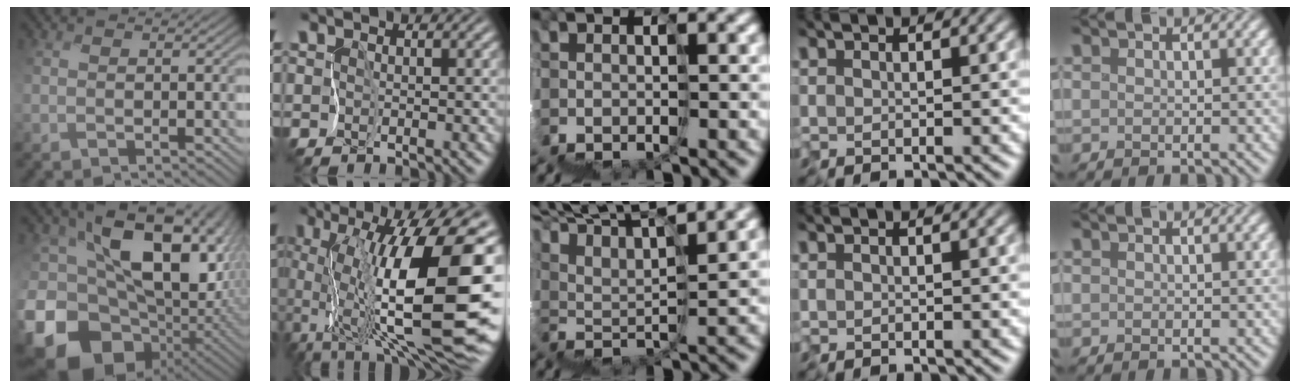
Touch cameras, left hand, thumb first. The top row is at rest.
{"thumb": {"total": 21.3, "force": [-4.9, 14.9, 14.4], "torque": [-0.282, -0.032, -0.080]}, "index": {"total": 14.9, "force": [-0.1, 4.0, 14.4], "torque": [-0.210, -0.005, 0.001]}, "middle": {"total": 8.6, "force": [8.2, 0.5, 2.4], "torque": [-0.056, 0.035, 0.129]}}